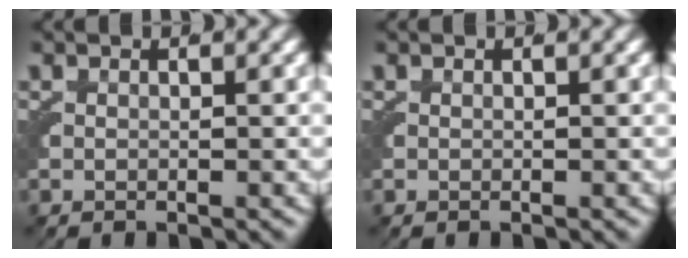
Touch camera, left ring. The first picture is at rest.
{"total": 0.0}